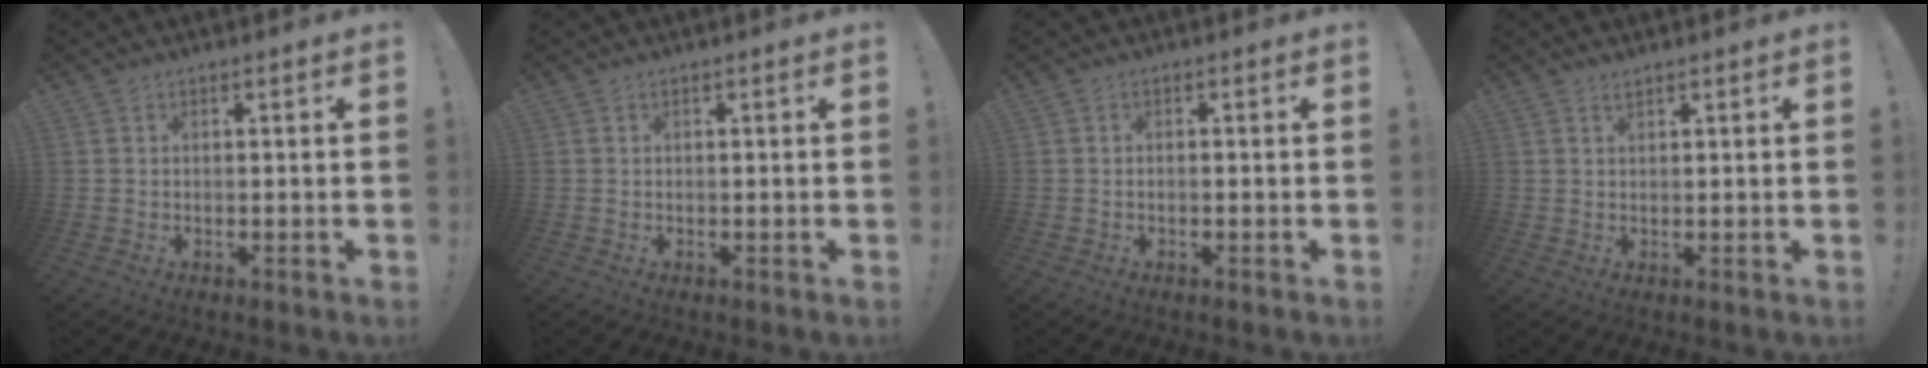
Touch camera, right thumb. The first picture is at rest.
{"total": 0.0}
{"total": 0.9, "force": [-0.7, -0.1, 0.5], "torque": [-0.014, 0.001, -0.011]}
{"total": 1.1, "force": [1.0, 0.3, 0.4], "torque": [-0.005, -0.002, 0.018]}